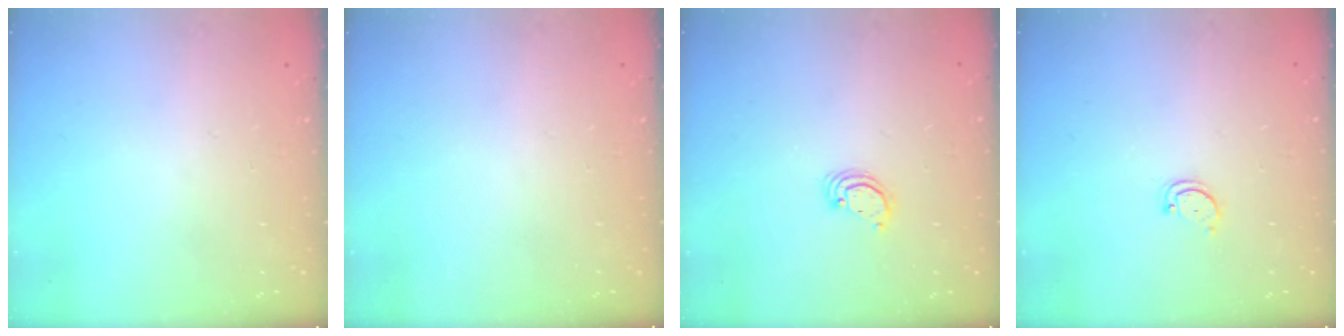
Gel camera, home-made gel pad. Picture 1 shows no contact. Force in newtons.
{"total": 0.0}
{"total": 2.8, "press": 2.8, "slide": 0.2}
{"total": 2.8, "press": 2.8, "slide": 0.3}